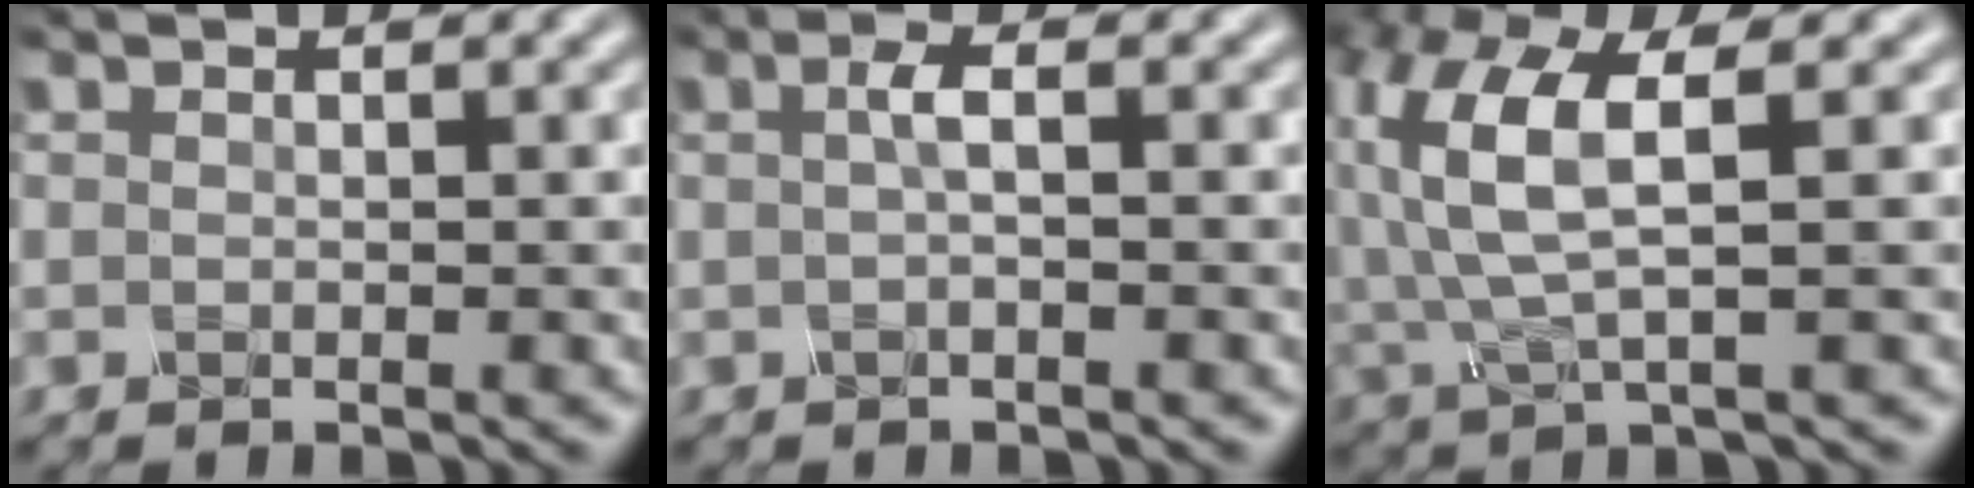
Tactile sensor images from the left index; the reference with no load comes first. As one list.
[{"total": 1.4, "force": [-0.2, 0.3, 1.4], "torque": [-0.030, 0.004, -0.007]}, {"total": 6.6, "force": [0.8, 2.5, 6.1], "torque": [-0.150, 0.007, 0.014]}]